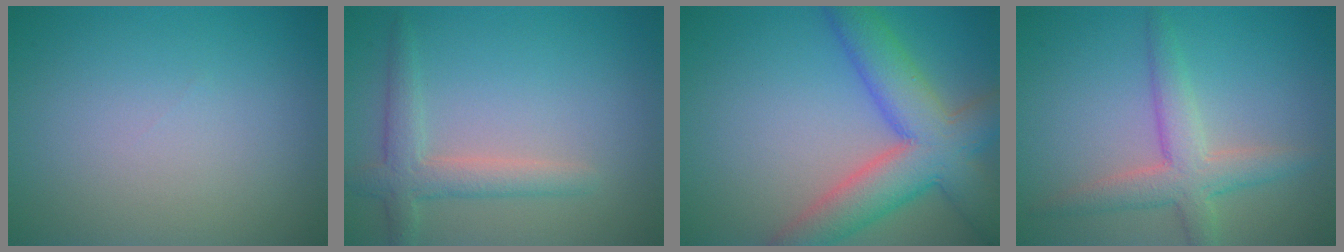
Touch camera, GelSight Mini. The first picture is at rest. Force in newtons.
{"total": 3.0, "press": 3.0, "slide": 0.2}
{"total": 8.5, "press": 8.5, "slide": 0.4}
{"total": 4.1, "press": 4.1, "slide": 0.4}